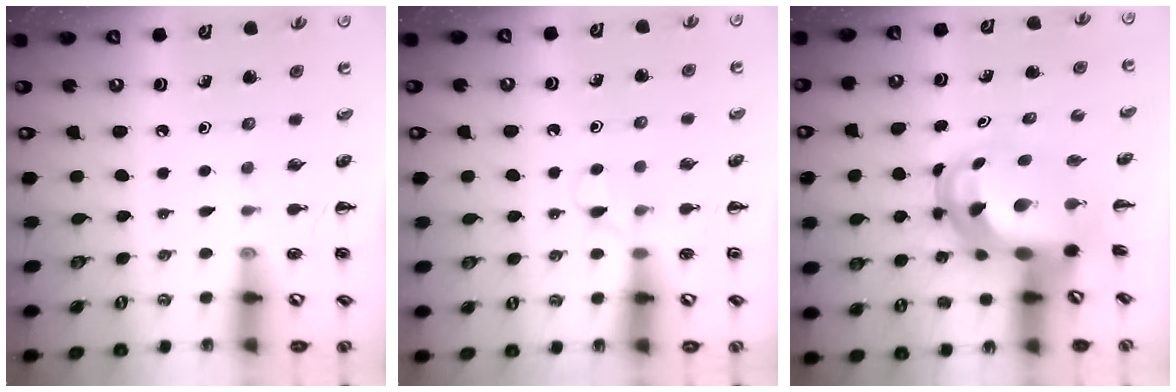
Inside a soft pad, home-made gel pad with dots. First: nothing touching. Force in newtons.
{"total": 3.6, "press": 3.4, "slide": 1.1}
{"total": 9.1, "press": 8.8, "slide": 2.4}